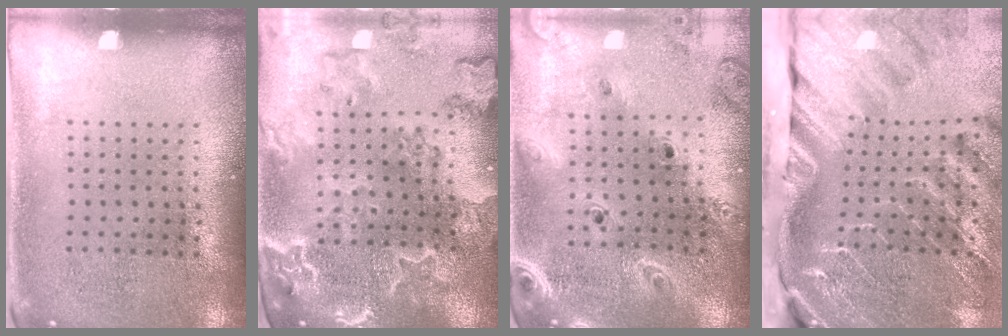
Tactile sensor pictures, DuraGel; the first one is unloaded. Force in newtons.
{"total": 3.4, "press": 3.0, "slide": 1.5}
{"total": 2.6, "press": 2.3, "slide": 1.2}
{"total": 4.3, "press": 3.3, "slide": 2.8}